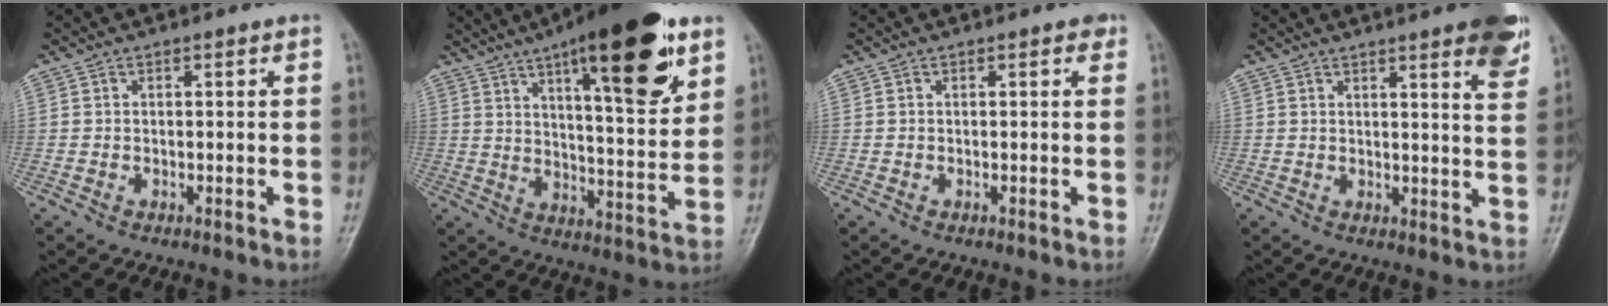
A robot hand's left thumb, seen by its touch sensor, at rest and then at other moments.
{"total": 22.7, "force": [12.5, 6.2, 17.9], "torque": [-0.245, -0.045, 0.190]}
{"total": 0.9, "force": [0.5, 0.5, 0.6], "torque": [0.000, 0.000, 0.001]}
{"total": 10.0, "force": [6.4, 1.7, 7.5], "torque": [-0.076, -0.027, 0.070]}